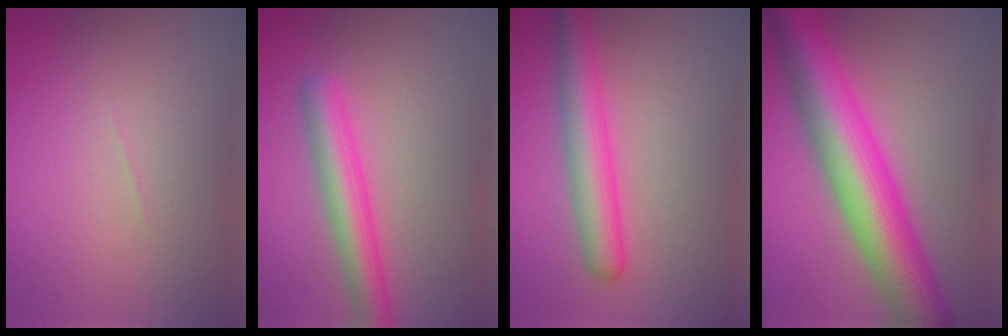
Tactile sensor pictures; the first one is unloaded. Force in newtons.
{"total": 5.0, "press": 5.0, "slide": 0.2}
{"total": 5.1, "press": 5.1, "slide": 0.1}
{"total": 11.8, "press": 11.8, "slide": 0.1}